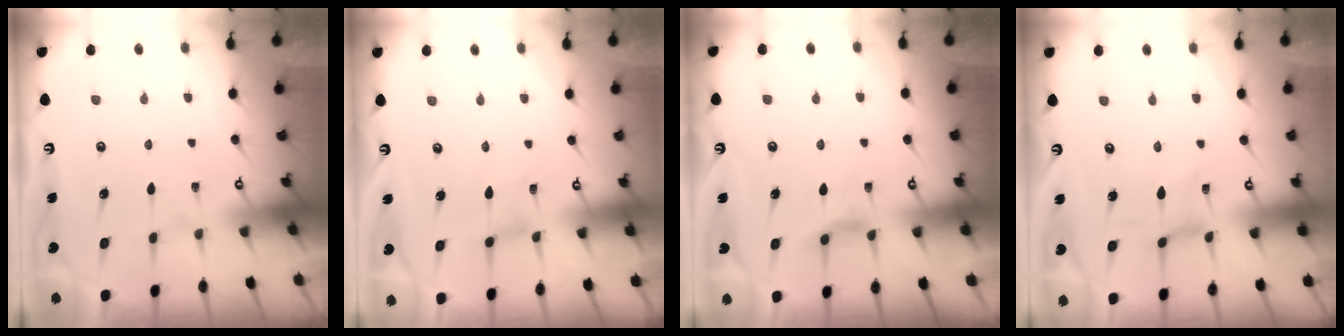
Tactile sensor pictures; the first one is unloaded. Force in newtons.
{"total": 0.0}
{"total": 4.3, "press": 4.3, "slide": 0.6}
{"total": 0.0}